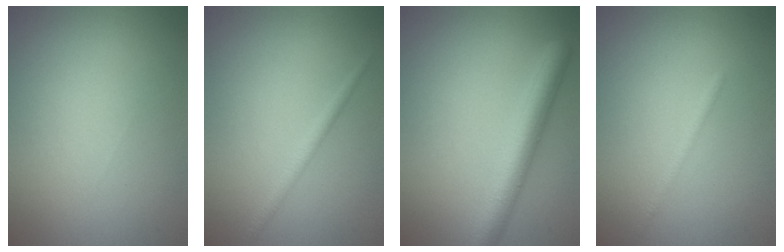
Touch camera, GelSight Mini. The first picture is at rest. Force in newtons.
{"total": 1.4, "press": 1.4, "slide": 0.1}
{"total": 5.3, "press": 5.3, "slide": 0.1}
{"total": 1.0, "press": 1.0, "slide": 0.1}